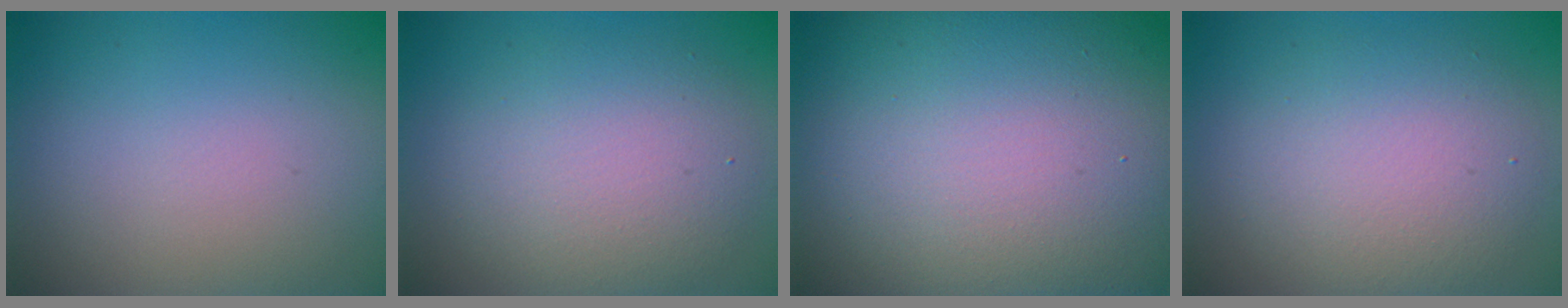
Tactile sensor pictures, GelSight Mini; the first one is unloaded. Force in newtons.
{"total": 5.7, "press": 5.7, "slide": 0.1}
{"total": 22.1, "press": 22.1, "slide": 1.2}
{"total": 5.8, "press": 5.8, "slide": 0.3}